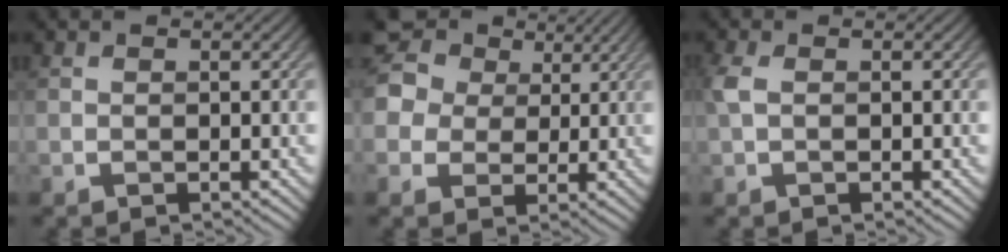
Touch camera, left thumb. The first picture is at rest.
{"total": 11.2, "force": [5.0, 9.1, 4.3], "torque": [-0.152, 0.036, 0.093]}
{"total": 1.6, "force": [0.2, 0.7, 1.4], "torque": [-0.041, 0.005, 0.000]}